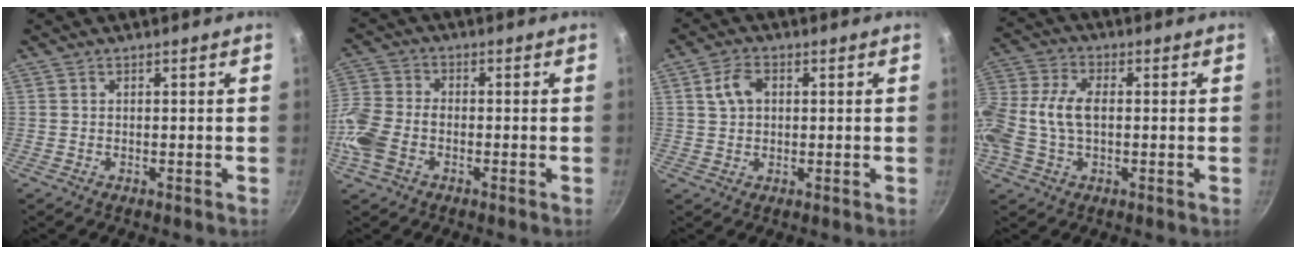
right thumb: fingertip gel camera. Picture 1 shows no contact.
{"total": 11.3, "force": [-3.9, 7.5, 7.4], "torque": [-0.165, 0.023, -0.097]}
{"total": 5.0, "force": [1.1, 3.4, 3.4], "torque": [-0.053, 0.008, 0.017]}
{"total": 11.1, "force": [-0.5, 6.7, 8.8], "torque": [-0.186, 0.024, -0.024]}